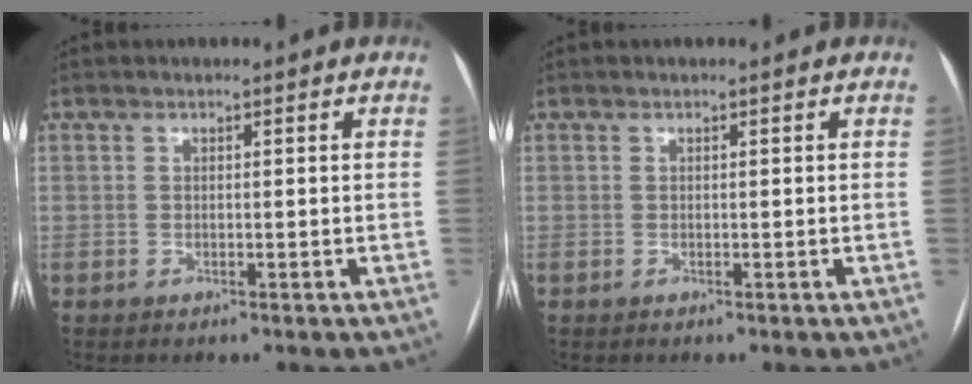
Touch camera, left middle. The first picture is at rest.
{"total": 0.0}